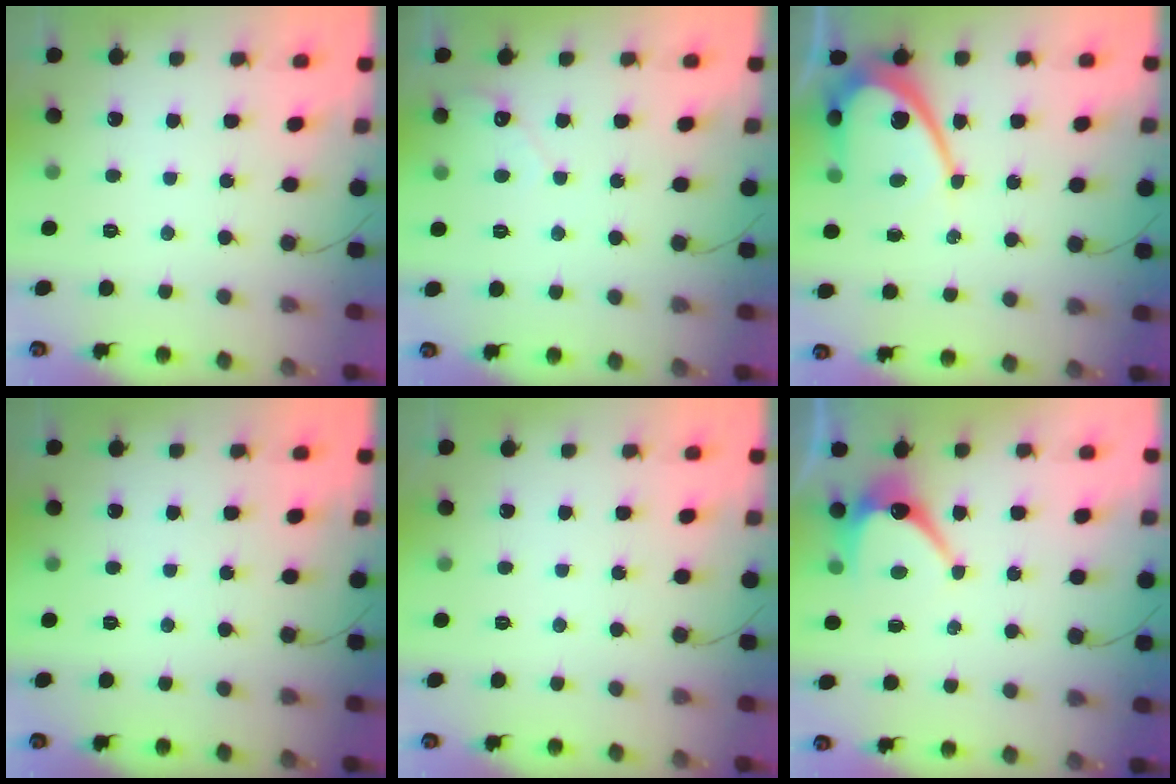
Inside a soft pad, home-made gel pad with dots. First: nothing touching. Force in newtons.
{"total": 2.7, "press": 2.7, "slide": 0.2}
{"total": 11.9, "press": 11.8, "slide": 0.9}
{"total": 0.0}
{"total": 0.0}
{"total": 7.4, "press": 7.3, "slide": 0.3}